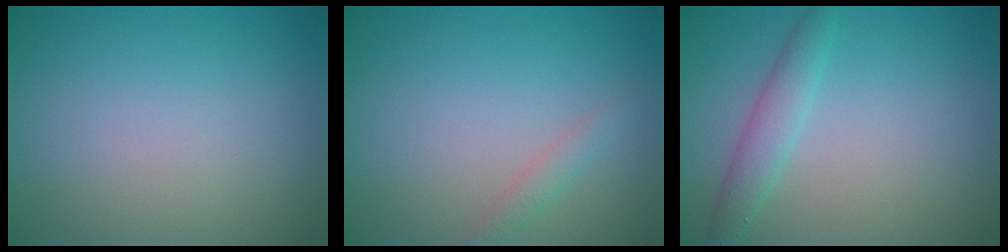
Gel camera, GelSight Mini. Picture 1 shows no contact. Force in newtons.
{"total": 1.2, "press": 1.2, "slide": 0.1}
{"total": 2.3, "press": 2.3, "slide": 0.0}